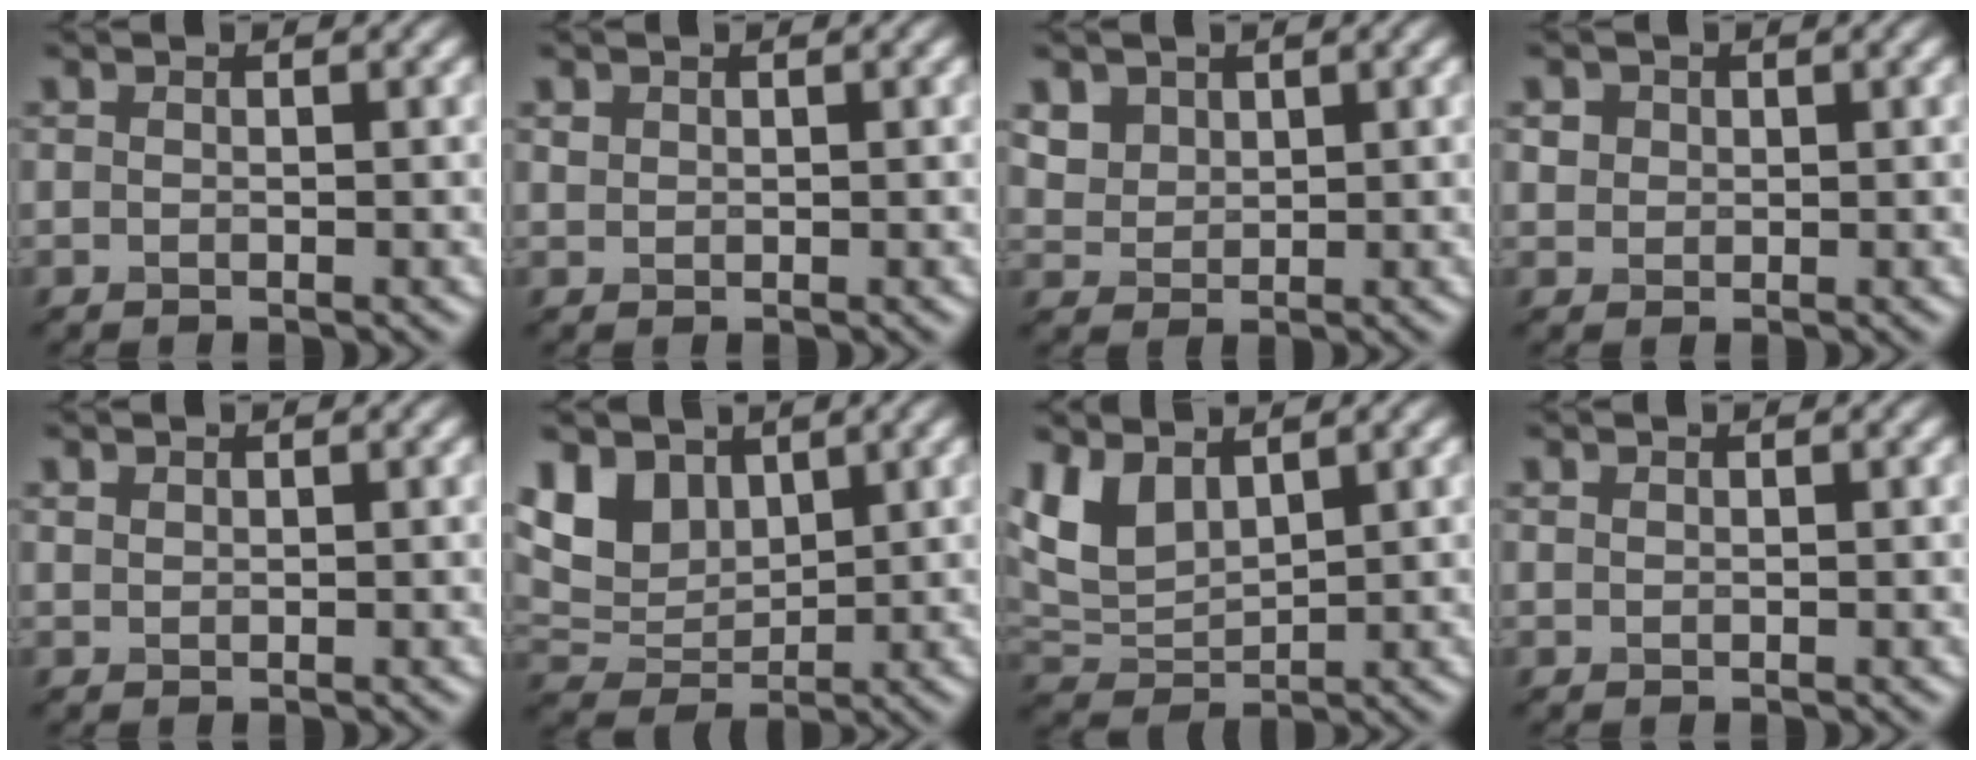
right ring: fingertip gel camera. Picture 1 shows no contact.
{"total": 1.2, "force": [0.0, -0.6, -1.0], "torque": [0.000, 0.002, 0.026]}
{"total": 2.0, "force": [1.6, 1.3, -0.1], "torque": [-0.037, 0.002, 0.061]}
{"total": 0.9, "force": [0.3, 0.2, -0.8], "torque": [-0.004, 0.004, 0.022]}
{"total": 1.1, "force": [0.2, -0.6, -0.9], "torque": [-0.001, -0.002, 0.027]}
{"total": 4.0, "force": [2.6, 2.6, 1.5], "torque": [-0.062, 0.002, 0.071]}
{"total": 3.1, "force": [2.2, 1.5, 1.7], "torque": [-0.065, 0.000, 0.071]}
{"total": 1.1, "force": [-0.1, -0.7, -0.8], "torque": [-0.001, -0.004, 0.019]}